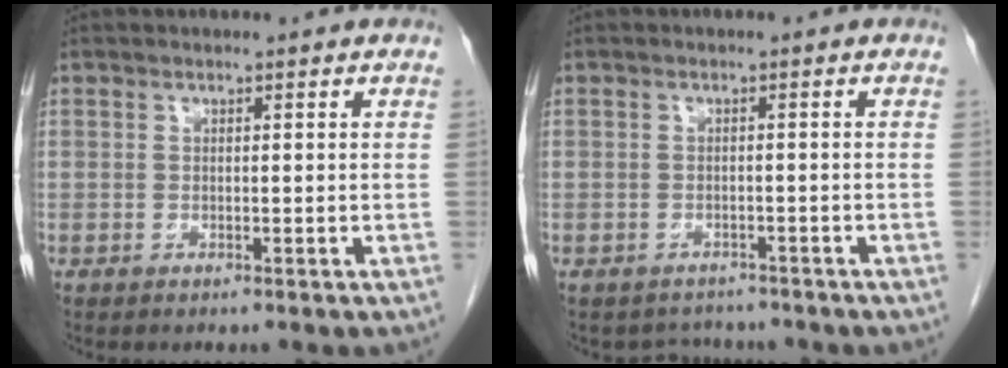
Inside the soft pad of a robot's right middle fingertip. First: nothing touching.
{"total": 3.5, "force": [-3.1, 1.6, -0.2], "torque": [0.001, 0.006, -0.044]}